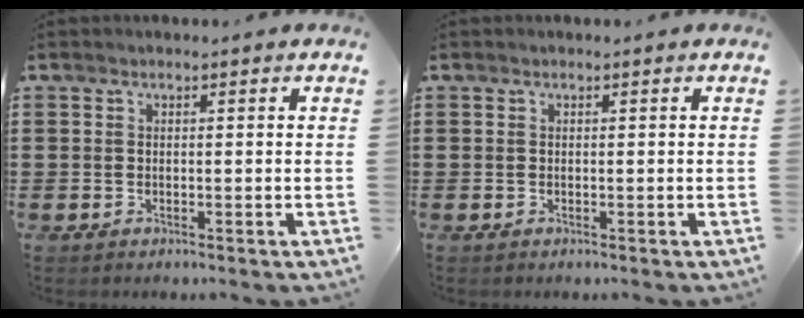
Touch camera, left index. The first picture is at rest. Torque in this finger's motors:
{"motor_torque": [0.00, 0.00, 0.00, 0.00]}